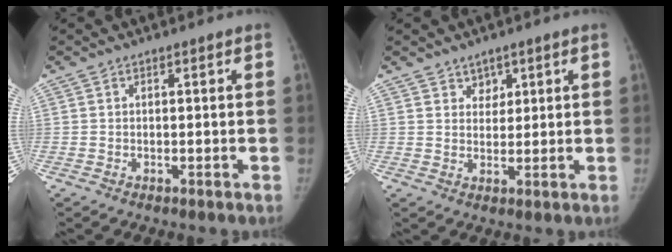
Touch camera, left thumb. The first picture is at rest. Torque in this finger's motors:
{"motor_torque": [-0.38, -0.09, 0.00, 0.05, -0.05]}